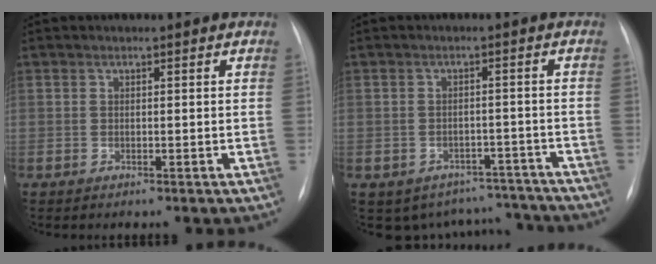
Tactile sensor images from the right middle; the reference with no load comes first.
{"total": 8.7, "force": [-7.4, 4.5, 0.1], "torque": [0.016, 0.034, -0.083]}